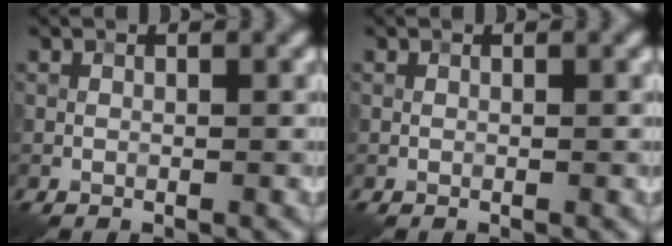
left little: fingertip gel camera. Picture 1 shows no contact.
{"total": 0.0}